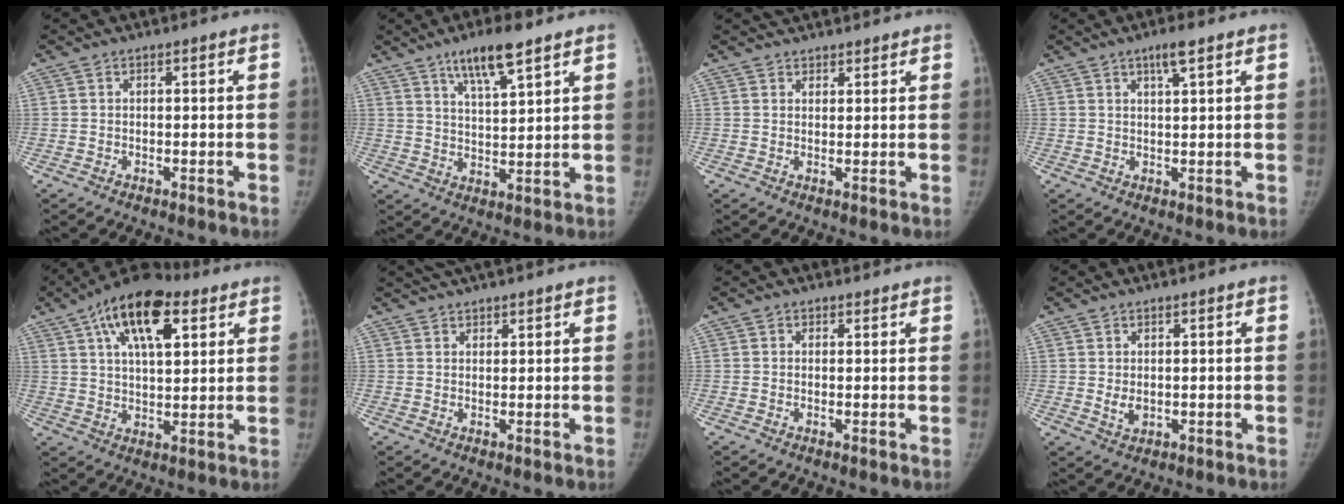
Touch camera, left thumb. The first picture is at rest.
{"total": 9.2, "force": [6.1, 1.9, 6.6], "torque": [-0.107, -0.032, 0.109]}
{"total": 4.1, "force": [3.8, 1.5, 0.7], "torque": [0.017, 0.002, 0.057]}
{"total": 3.5, "force": [2.2, 0.5, 2.7], "torque": [-0.048, -0.008, 0.039]}
{"total": 16.4, "force": [7.7, 7.6, 12.3], "torque": [-0.178, -0.010, 0.124]}
{"total": 4.8, "force": [4.3, 0.9, 1.9], "torque": [-0.016, 0.015, 0.070]}
{"total": 1.0, "force": [0.7, 0.6, -0.2], "torque": [0.011, -0.004, 0.006]}
{"total": 2.3, "force": [0.4, 1.4, 1.8], "torque": [-0.025, -0.009, 0.015]}